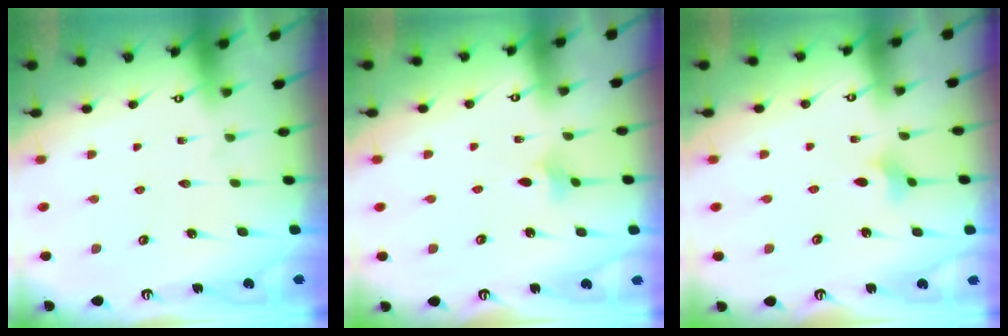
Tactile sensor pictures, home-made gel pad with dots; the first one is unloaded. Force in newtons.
{"total": 1.9, "press": 1.8, "slide": 0.5}
{"total": 2.5, "press": 2.5, "slide": 0.4}